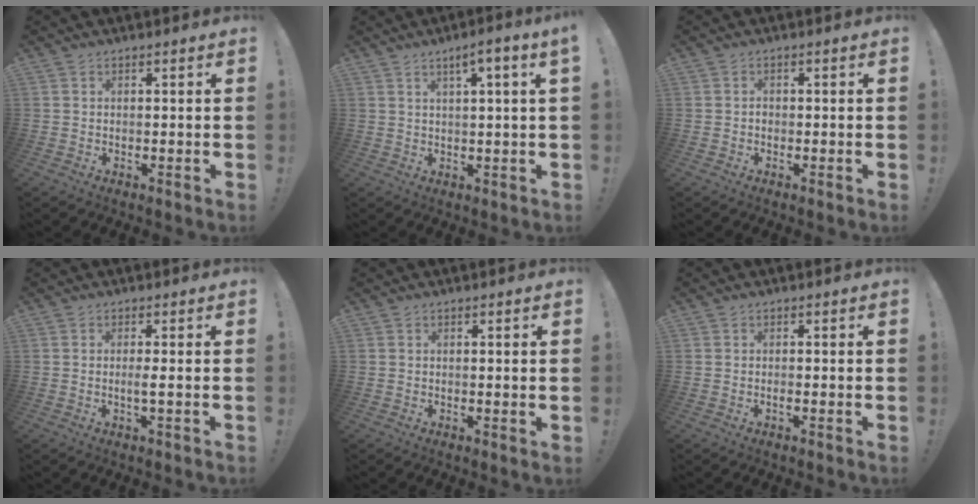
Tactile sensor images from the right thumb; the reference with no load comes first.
{"total": 4.4, "force": [1.9, -0.4, 4.0], "torque": [-0.065, -0.005, 0.028]}
{"total": 0.9, "force": [-0.6, 0.7, 0.2], "torque": [-0.005, 0.004, -0.010]}
{"total": 2.3, "force": [-0.3, 0.0, 2.2], "torque": [-0.043, -0.002, -0.006]}
{"total": 0.9, "force": [0.2, -0.4, 0.8], "torque": [-0.012, -0.002, 0.002]}
{"total": 0.8, "force": [-0.5, 0.0, 0.6], "torque": [-0.010, -0.001, -0.009]}